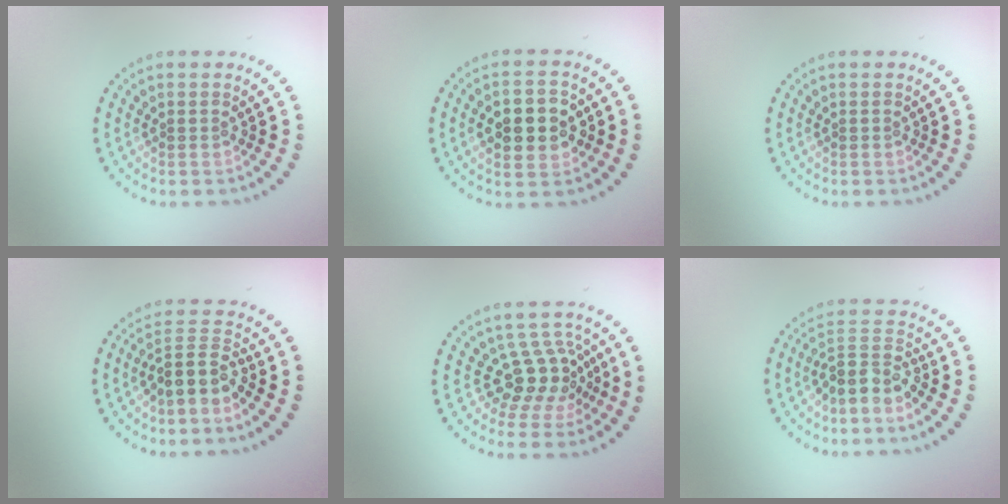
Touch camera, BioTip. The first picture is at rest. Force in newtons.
{"total": 5.2, "press": 5.2, "slide": 0.2}
{"total": 0.0}
{"total": 3.2, "press": 2.4, "slide": 2.1}
{"total": 4.1, "press": 3.0, "slide": 2.8}
{"total": 3.3, "press": 2.5, "slide": 2.1}